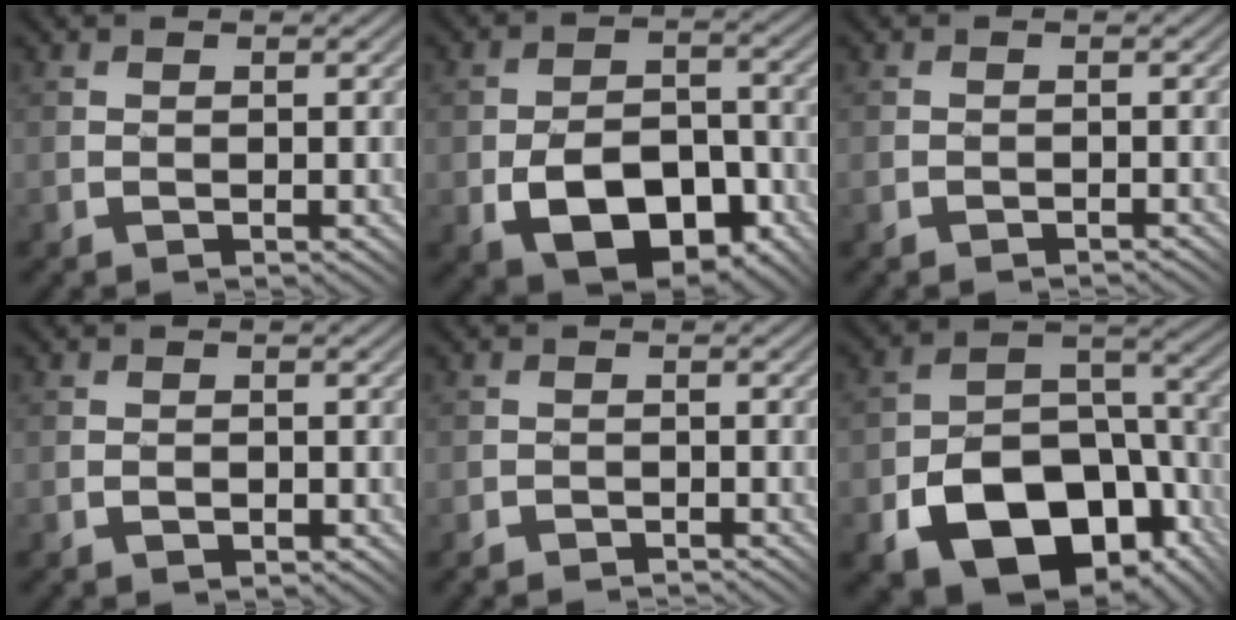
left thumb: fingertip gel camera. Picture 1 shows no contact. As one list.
[{"total": 10.6, "force": [-4.5, 6.0, 7.4], "torque": [-0.142, -0.009, -0.074]}, {"total": 0.8, "force": [-0.7, -0.1, -0.3], "torque": [0.006, 0.005, -0.018]}, {"total": 0.9, "force": [-0.6, 0.5, 0.4], "torque": [0.001, 0.004, -0.009]}, {"total": 1.3, "force": [-1.2, -0.1, -0.4], "torque": [0.008, 0.006, -0.029]}, {"total": 15.5, "force": [-7.3, 10.1, 9.3], "torque": [-0.148, -0.040, -0.111]}]